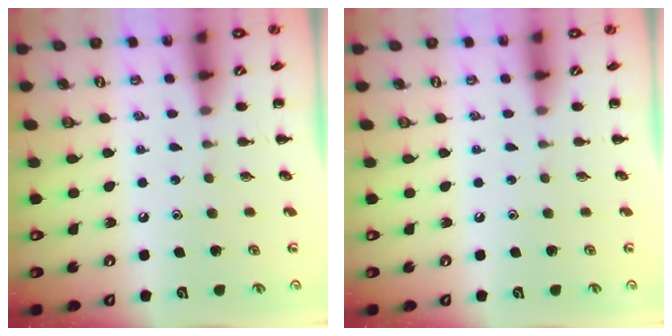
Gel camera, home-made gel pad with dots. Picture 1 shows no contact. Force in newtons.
{"total": 0.0}